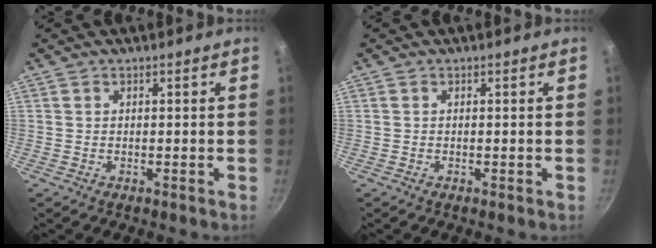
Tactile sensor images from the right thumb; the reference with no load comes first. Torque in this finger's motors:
{"motor_torque": [-0.26, 0.15, 0.25, 0.09, 0.03]}